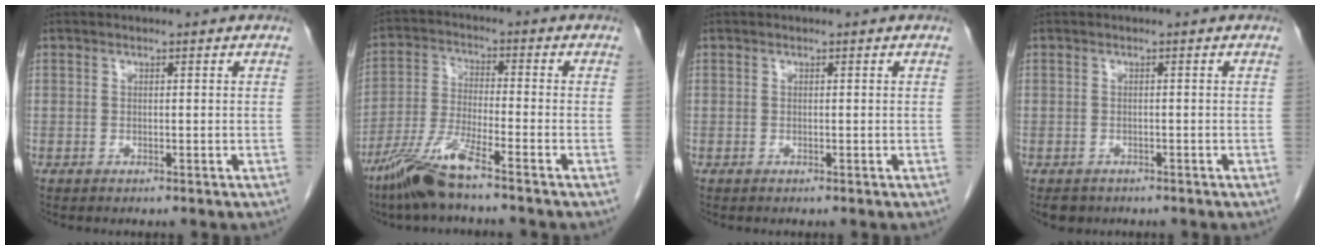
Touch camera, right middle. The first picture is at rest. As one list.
[{"total": 8.3, "force": [-6.2, 0.0, 5.5], "torque": [-0.120, -0.023, -0.127]}, {"total": 0.0}, {"total": 2.0, "force": [-1.5, 1.2, 0.4], "torque": [-0.013, -0.001, -0.019]}]